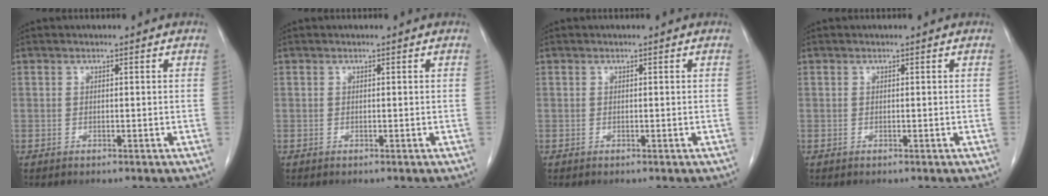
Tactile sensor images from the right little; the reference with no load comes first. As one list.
[{"total": 0.0}, {"total": 0.0}, {"total": 0.0}]